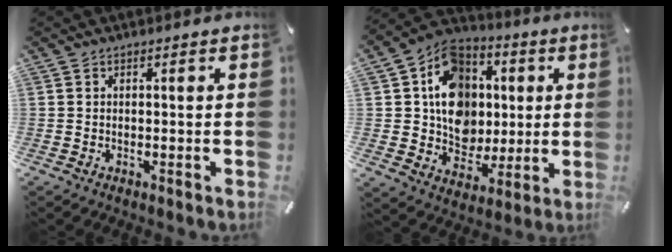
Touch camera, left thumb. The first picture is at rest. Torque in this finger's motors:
{"motor_torque": [2.49, 2.52, 0.66, 0.12, 0.16]}